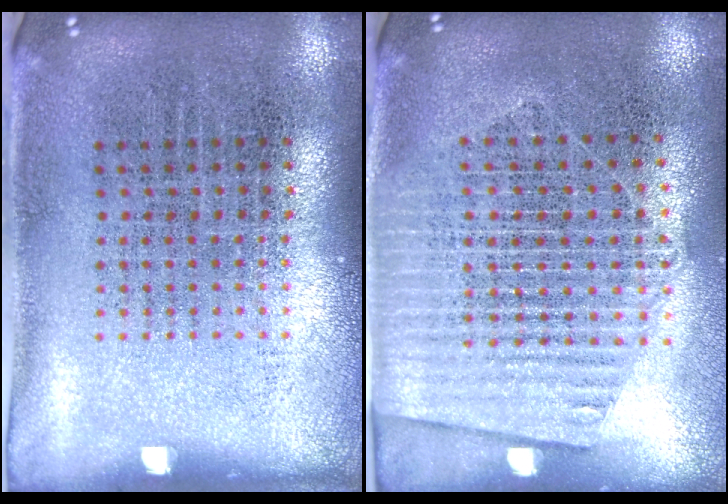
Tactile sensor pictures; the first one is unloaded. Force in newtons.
{"total": 1.6, "press": 1.5, "slide": 0.6}